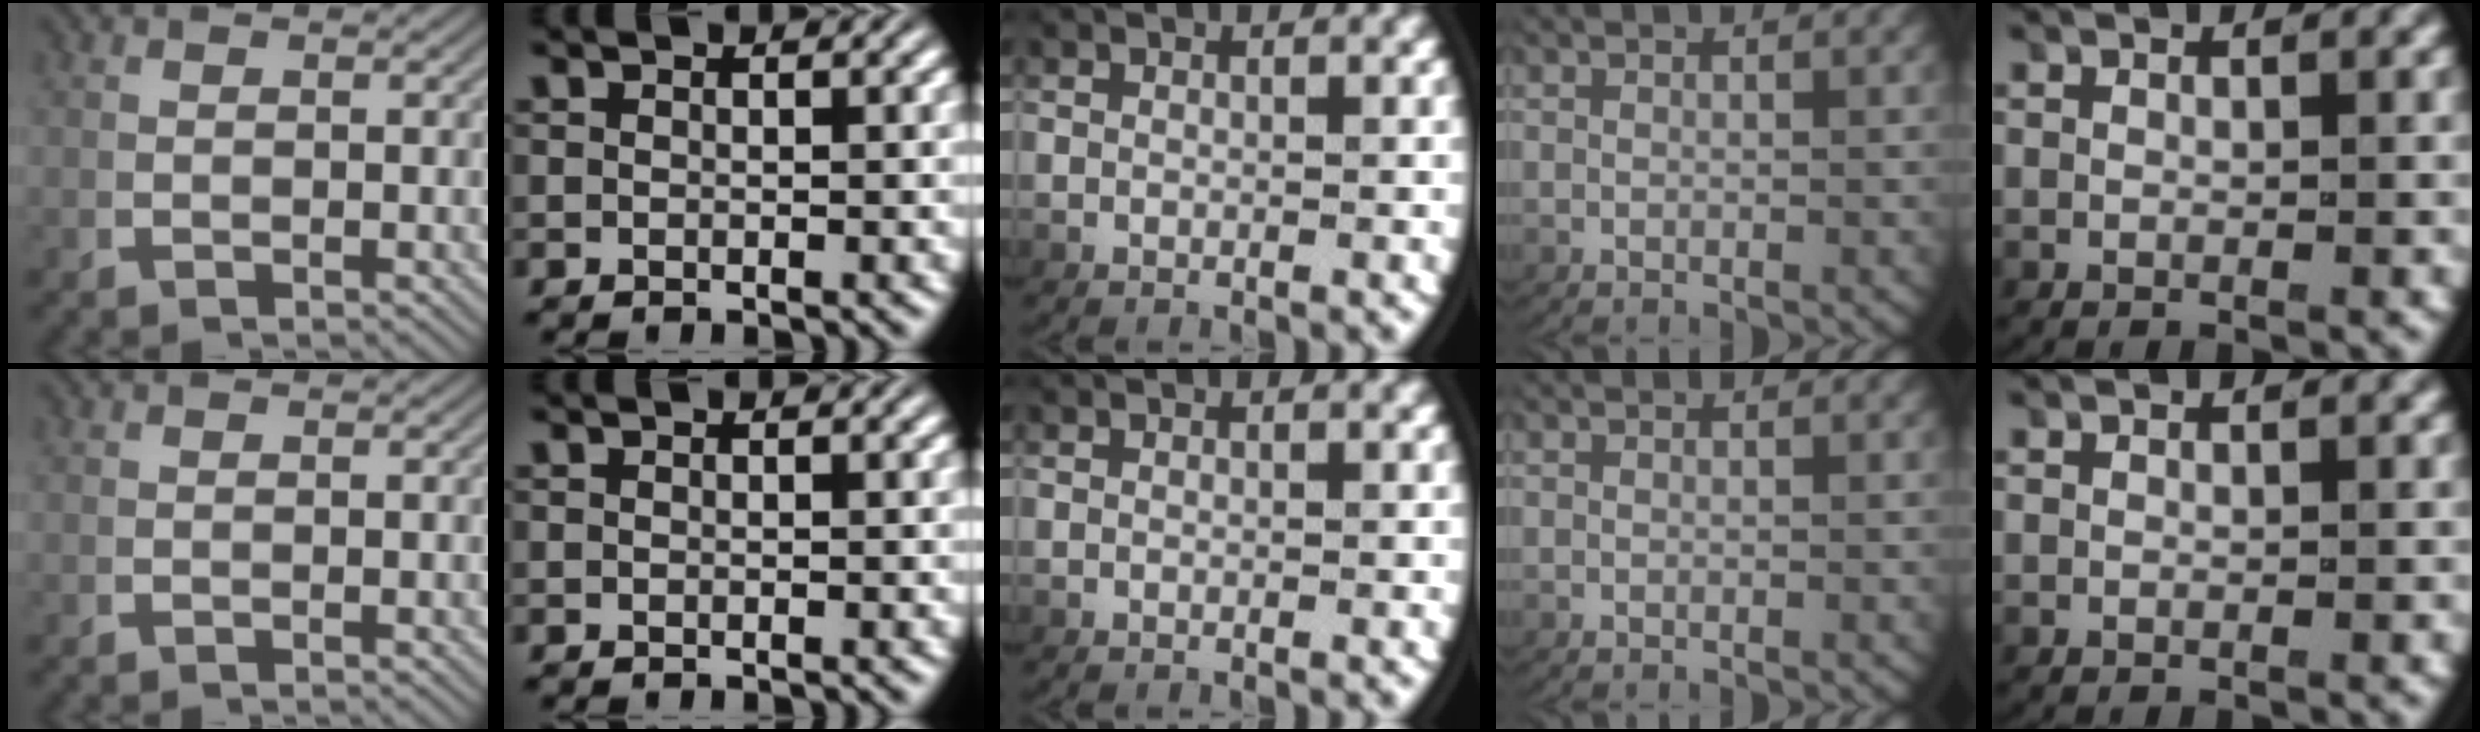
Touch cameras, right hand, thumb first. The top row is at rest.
{}